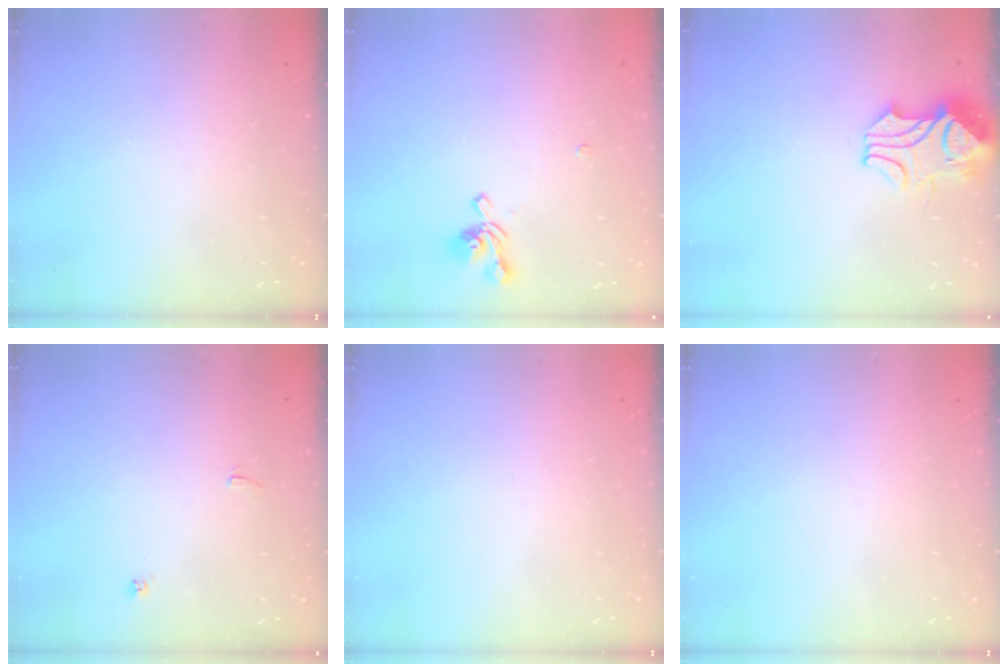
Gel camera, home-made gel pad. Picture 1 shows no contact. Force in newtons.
{"total": 1.1, "press": 0.6, "slide": 0.9}
{"total": 4.3, "press": 4.1, "slide": 1.3}
{"total": 4.9, "press": 4.9, "slide": 0.1}
{"total": 0.0}
{"total": 0.0}